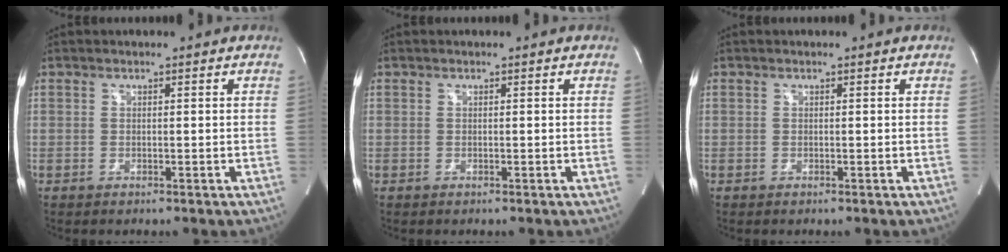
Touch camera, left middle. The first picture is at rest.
{"total": 0.0}
{"total": 0.0}